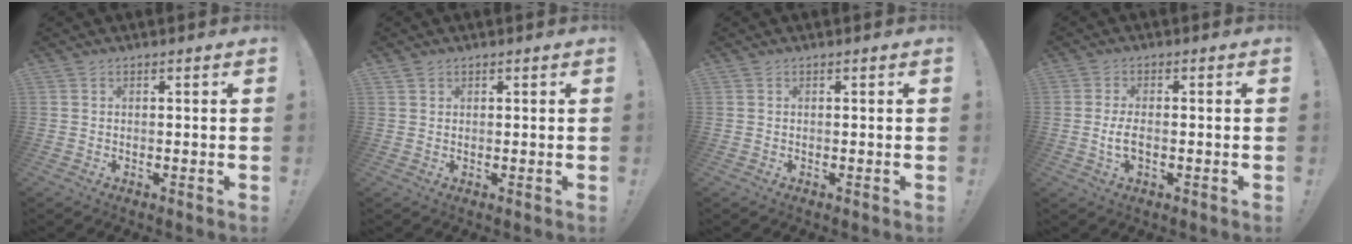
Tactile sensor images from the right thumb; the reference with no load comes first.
{"total": 1.0, "force": [0.8, 0.6, 0.1], "torque": [0.004, -0.003, 0.015]}
{"total": 0.0}
{"total": 4.2, "force": [-0.9, 1.8, 3.7], "torque": [-0.067, -0.001, -0.018]}